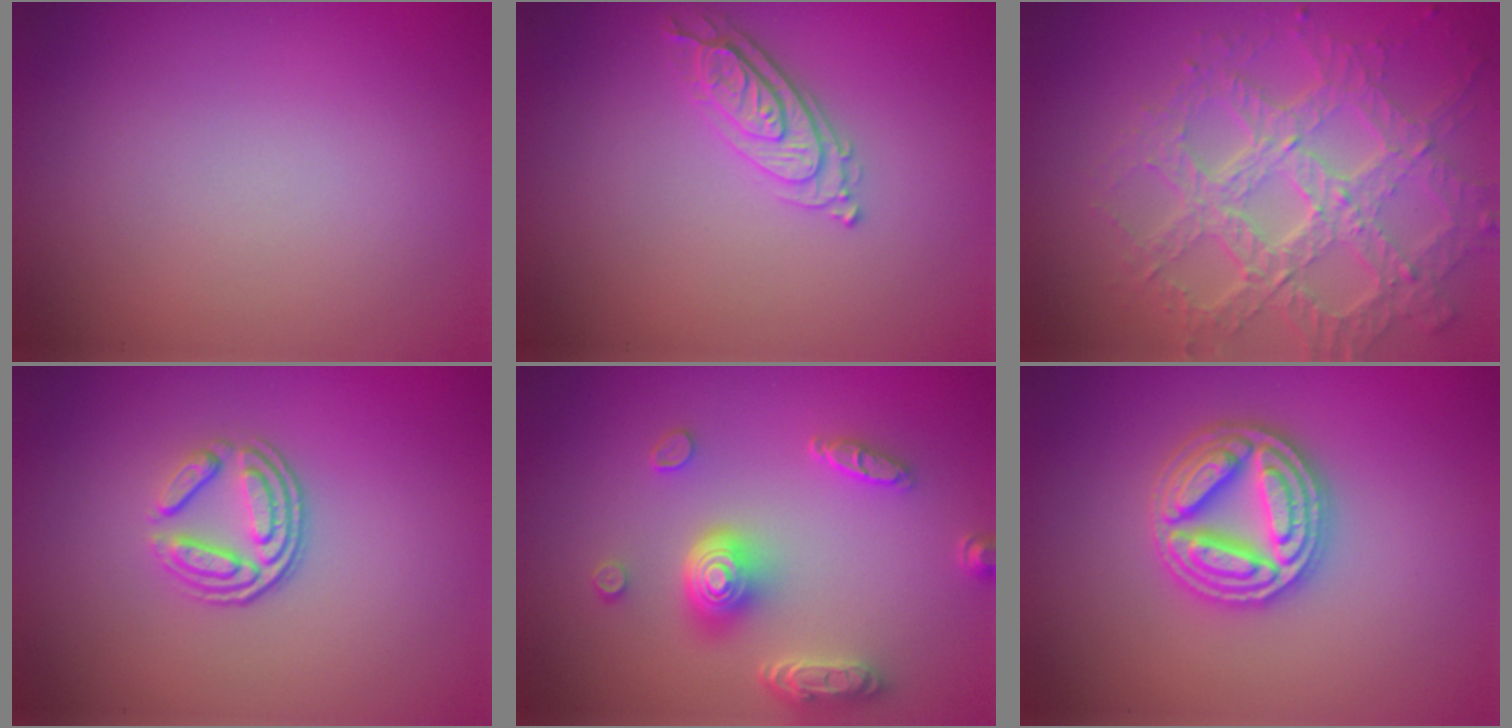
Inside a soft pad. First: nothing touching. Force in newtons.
{"total": 2.4, "press": 2.3, "slide": 0.7}
{"total": 7.2, "press": 5.0, "slide": 5.1}
{"total": 3.5, "press": 2.6, "slide": 2.3}
{"total": 4.9, "press": 4.0, "slide": 3.0}
{"total": 5.0, "press": 4.9, "slide": 0.9}